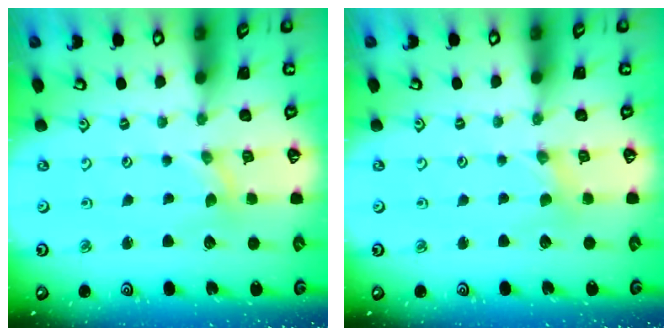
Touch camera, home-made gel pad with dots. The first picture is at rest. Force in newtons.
{"total": 0.7, "press": 0.7, "slide": 0.1}